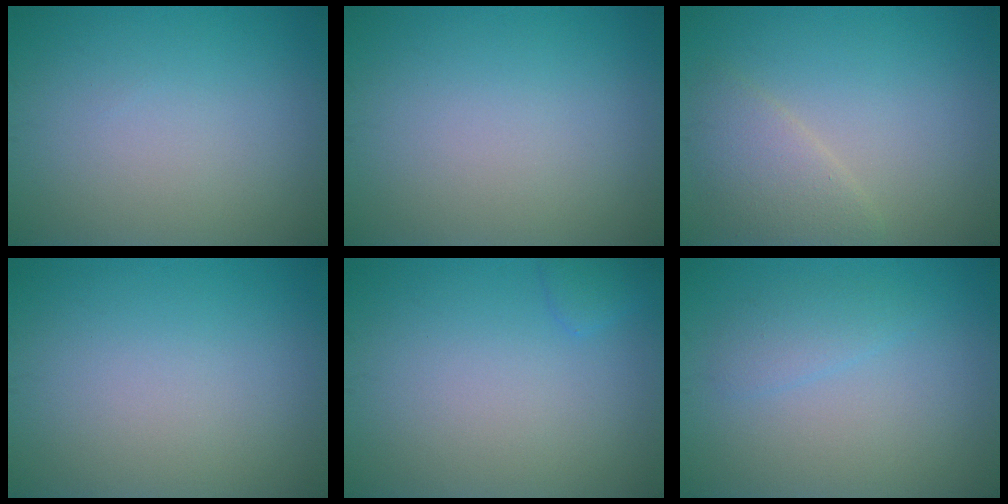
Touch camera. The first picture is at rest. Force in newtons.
{"total": 0.0}
{"total": 2.9, "press": 2.9, "slide": 0.1}
{"total": 0.0}
{"total": 1.0, "press": 1.0, "slide": 0.1}
{"total": 1.6, "press": 1.6, "slide": 0.0}